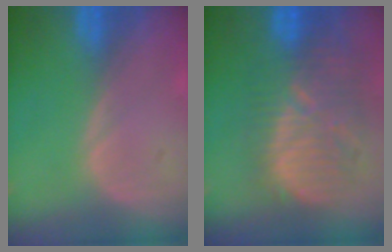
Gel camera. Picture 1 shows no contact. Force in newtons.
{"total": 11.4, "press": 11.0, "slide": 3.3}